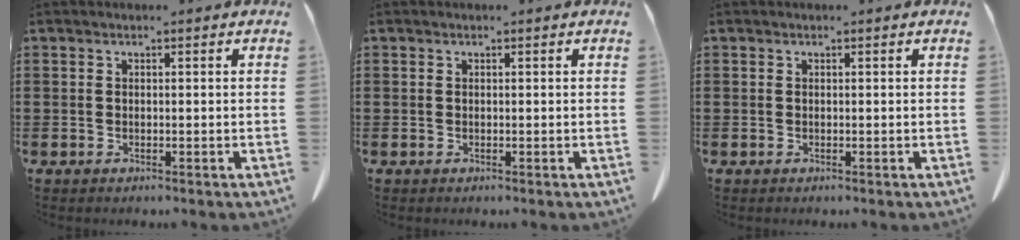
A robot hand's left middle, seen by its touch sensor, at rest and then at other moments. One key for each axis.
{"total": 0.0}
{"total": 0.0}